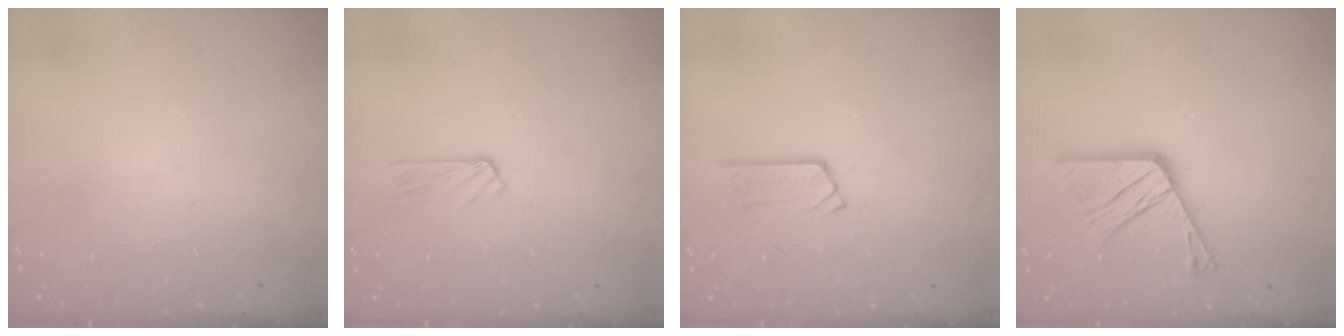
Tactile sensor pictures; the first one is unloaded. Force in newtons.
{"total": 3.8, "press": 3.8, "slide": 0.2}
{"total": 4.7, "press": 4.7, "slide": 0.4}
{"total": 13.9, "press": 13.8, "slide": 1.3}